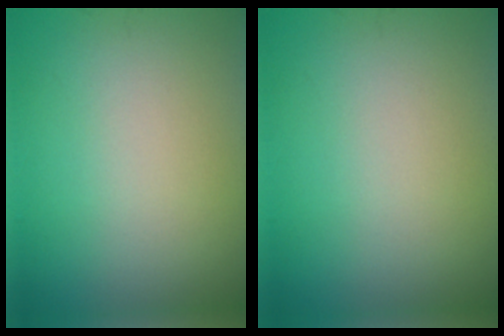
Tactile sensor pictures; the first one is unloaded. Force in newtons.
{"total": 0.0}